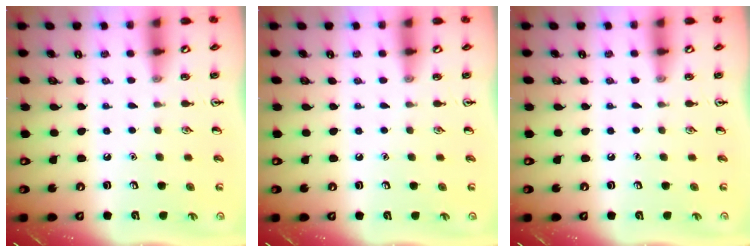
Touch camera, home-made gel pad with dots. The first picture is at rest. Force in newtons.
{"total": 0.0}
{"total": 0.0}